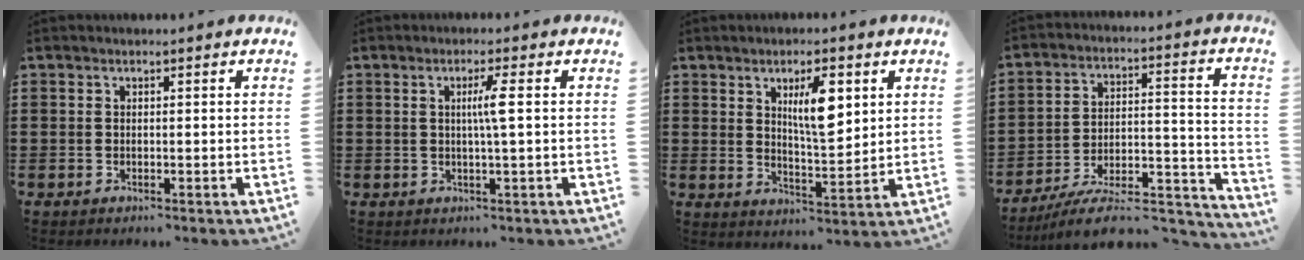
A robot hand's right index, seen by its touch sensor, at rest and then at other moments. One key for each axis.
{"total": 3.3, "fx": 0.5, "fy": -0.3, "fz": 3.3, "tx": -0.062, "ty": -0.003, "tz": 0.002}
{"total": 7.4, "fx": 2.9, "fy": 2.4, "fz": 6.4, "tx": -0.108, "ty": -0.002, "tz": 0.044}
{"total": 10.4, "fx": -8.9, "fy": 2.2, "fz": 4.8, "tx": -0.060, "ty": 0.025, "tz": -0.168}